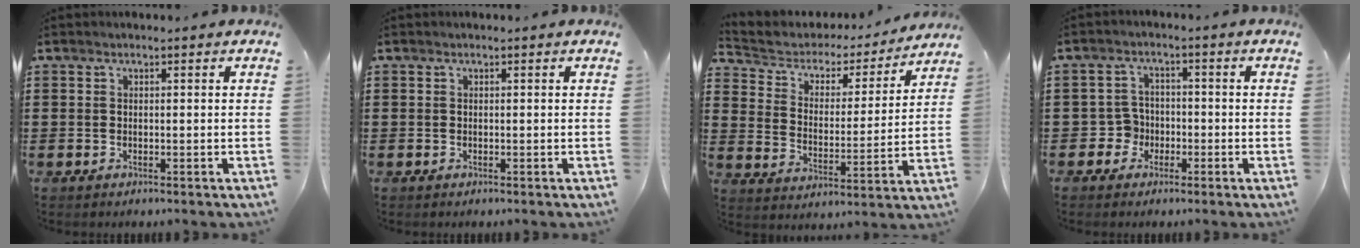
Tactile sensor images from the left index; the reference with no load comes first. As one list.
[{"total": 0.0}, {"total": 3.4, "force": [2.7, 2.0, 0.6], "torque": [-0.037, -0.018, 0.036]}, {"total": 3.5, "force": [-1.5, 3.1, 1.0], "torque": [-0.037, 0.002, -0.034]}]